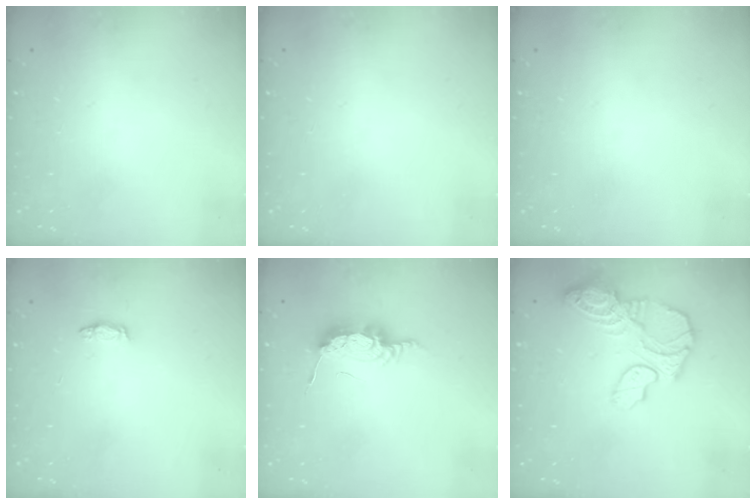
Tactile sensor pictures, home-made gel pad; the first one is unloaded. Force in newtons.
{"total": 0.0}
{"total": 0.0}
{"total": 3.0, "press": 2.9, "slide": 0.4}
{"total": 8.3, "press": 8.3, "slide": 0.2}
{"total": 14.6, "press": 14.5, "slide": 1.5}